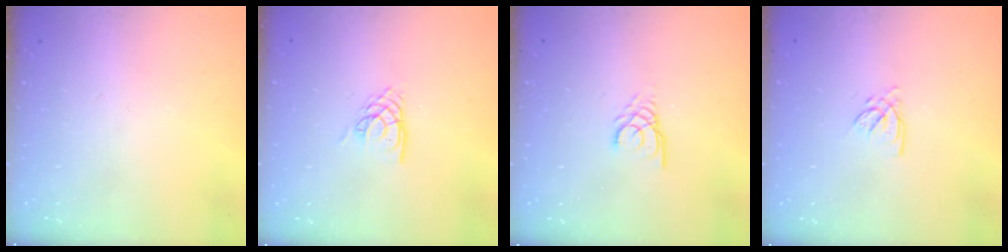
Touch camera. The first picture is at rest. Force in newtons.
{"total": 4.5, "press": 4.5, "slide": 0.4}
{"total": 3.0, "press": 3.0, "slide": 0.3}
{"total": 2.5, "press": 2.5, "slide": 0.3}